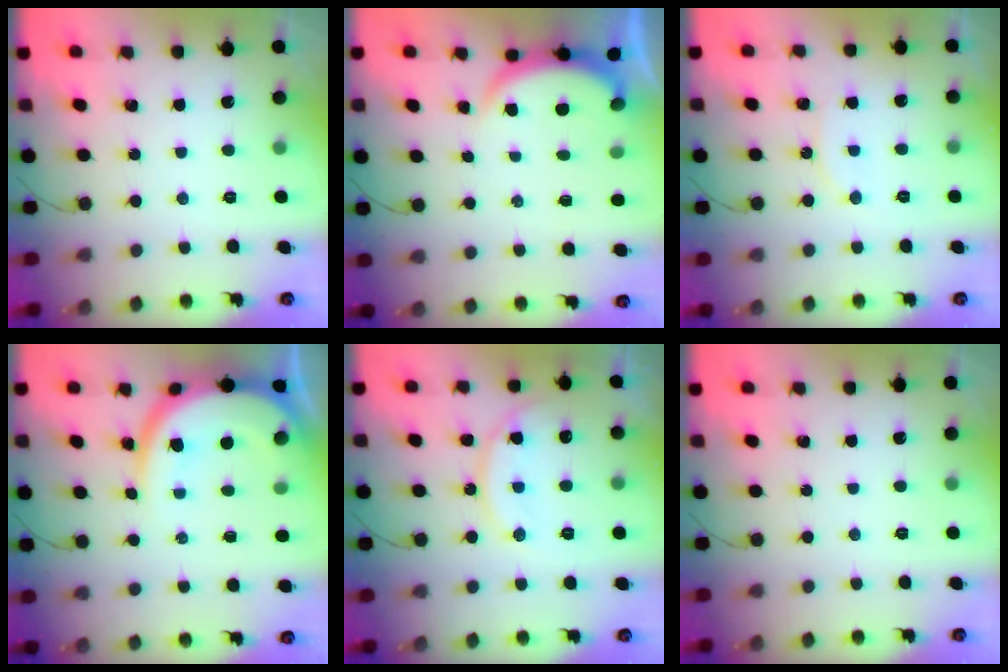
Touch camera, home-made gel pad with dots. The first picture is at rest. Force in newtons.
{"total": 3.2, "press": 3.2, "slide": 0.6}
{"total": 5.7, "press": 5.7, "slide": 0.4}
{"total": 12.7, "press": 12.7, "slide": 1.1}
{"total": 14.2, "press": 14.2, "slide": 1.2}
{"total": 0.0}